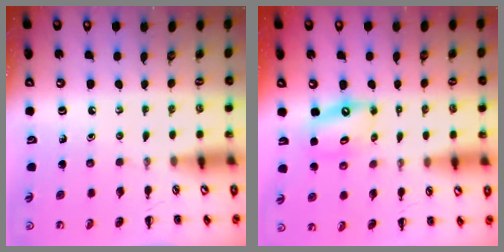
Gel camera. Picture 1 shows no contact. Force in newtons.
{"total": 11.3, "press": 11.0, "slide": 2.9}